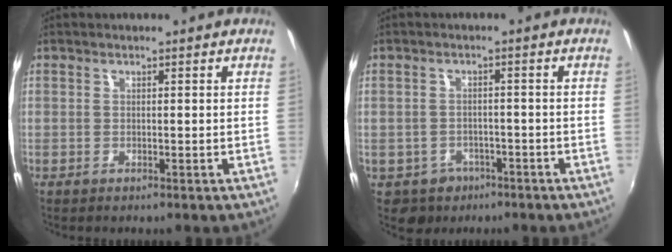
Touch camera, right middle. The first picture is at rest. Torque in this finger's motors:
{"motor_torque": [-0.15, -0.01, -0.07, -0.01]}